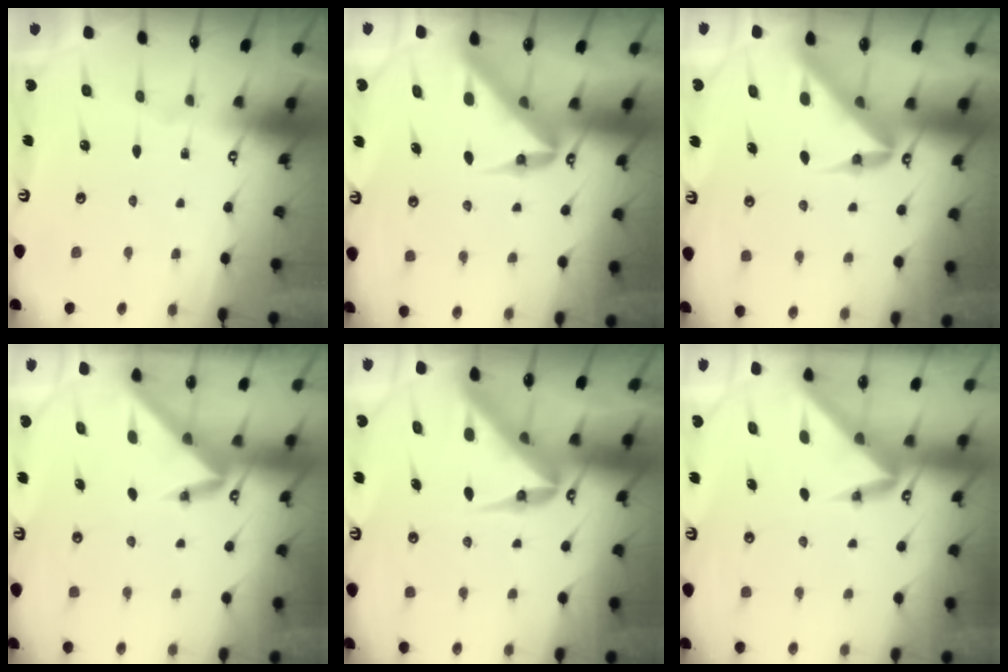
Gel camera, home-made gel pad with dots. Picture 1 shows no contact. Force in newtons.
{"total": 5.9, "press": 5.8, "slide": 0.5}
{"total": 5.3, "press": 5.3, "slide": 0.4}
{"total": 3.4, "press": 3.4, "slide": 0.2}
{"total": 7.7, "press": 7.7, "slide": 0.5}
{"total": 3.5, "press": 3.5, "slide": 0.1}